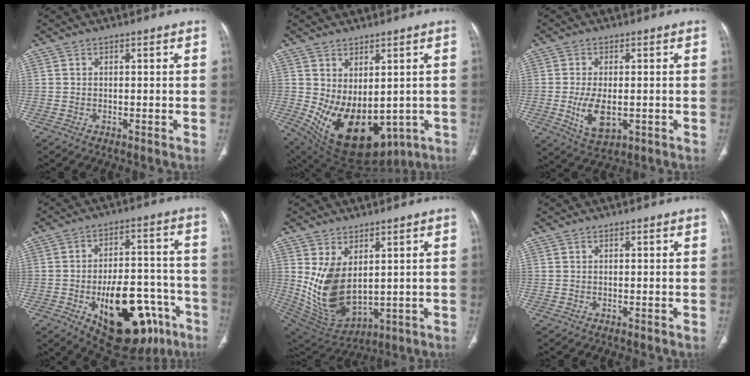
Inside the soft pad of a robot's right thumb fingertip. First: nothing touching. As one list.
[{"total": 17.8, "force": [-3.1, 10.8, 13.9], "torque": [-0.222, -0.016, -0.009]}, {"total": 7.4, "force": [-1.3, 3.8, 6.2], "torque": [-0.115, -0.013, -0.014]}, {"total": 23.5, "force": [-9.7, 11.9, 17.8], "torque": [-0.213, 0.043, -0.121]}, {"total": 13.1, "force": [2.5, 7.8, 10.2], "torque": [-0.183, -0.024, 0.079]}, {"total": 0.0}]